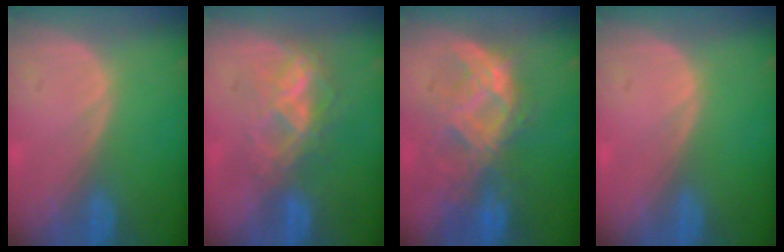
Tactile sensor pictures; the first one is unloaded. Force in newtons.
{"total": 6.9, "press": 6.0, "slide": 3.3}
{"total": 8.2, "press": 8.1, "slide": 1.3}
{"total": 0.0}